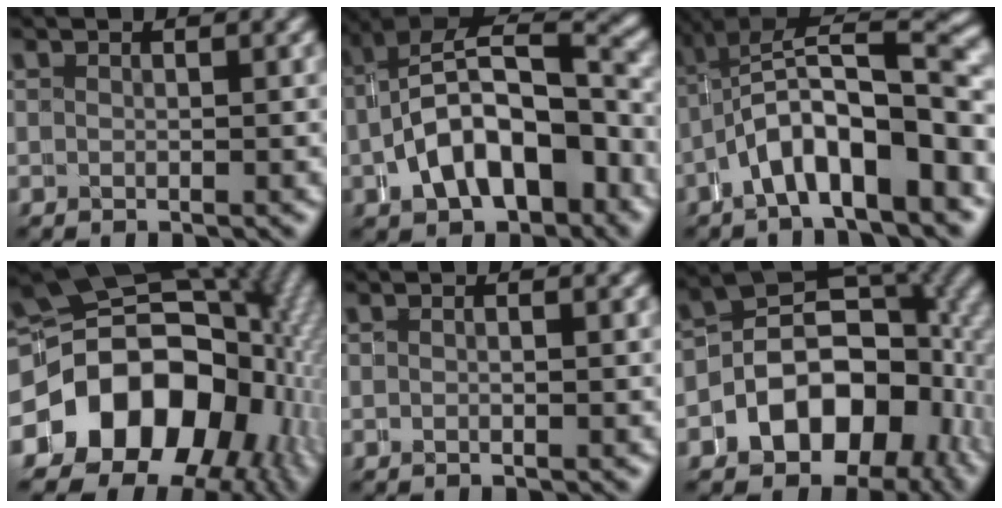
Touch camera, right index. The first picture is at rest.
{"total": 8.9, "force": [-1.6, 5.6, 6.6], "torque": [-0.116, -0.005, -0.023]}
{"total": 8.0, "force": [-0.9, 3.9, 6.9], "torque": [-0.100, 0.008, -0.018]}
{"total": 22.1, "force": [-3.1, 16.8, 14.0], "torque": [-0.257, -0.055, -0.044]}
{"total": 0.5, "force": [-0.1, -0.4, 0.3], "torque": [-0.003, 0.007, -0.003]}
{"total": 11.7, "force": [-1.0, 8.8, 7.7], "torque": [-0.127, -0.011, -0.022]}